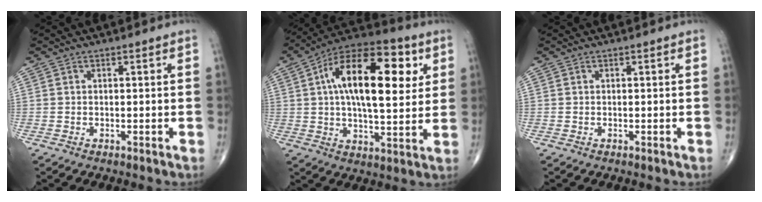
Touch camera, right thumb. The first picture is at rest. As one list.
[{"total": 21.9, "force": [5.4, 9.9, 18.7], "torque": [-0.278, 0.007, 0.073]}, {"total": 0.0}]